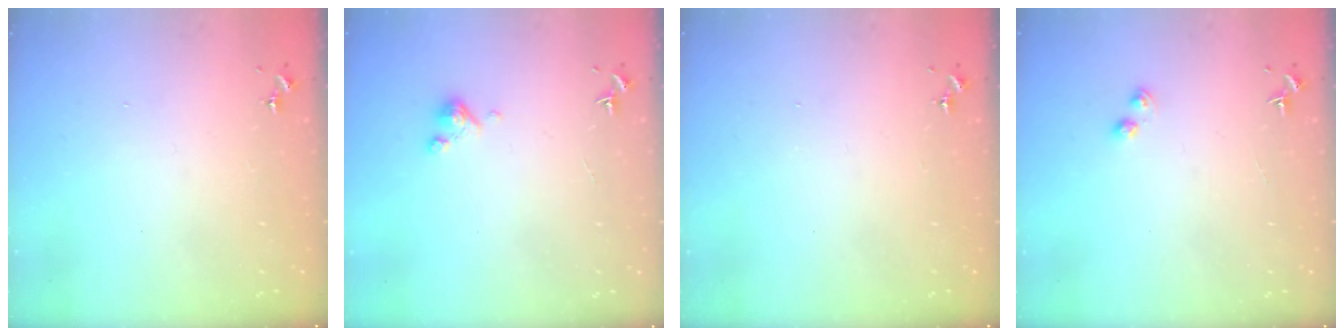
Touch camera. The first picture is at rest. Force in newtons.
{"total": 4.1, "press": 4.1, "slide": 0.3}
{"total": 0.0}
{"total": 2.8, "press": 2.7, "slide": 0.4}